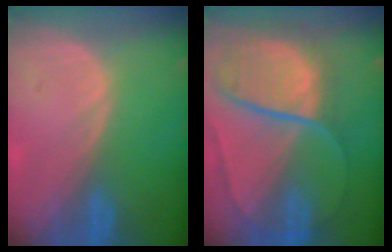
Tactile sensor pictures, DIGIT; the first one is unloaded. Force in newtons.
{"total": 10.7, "press": 9.0, "slide": 5.9}